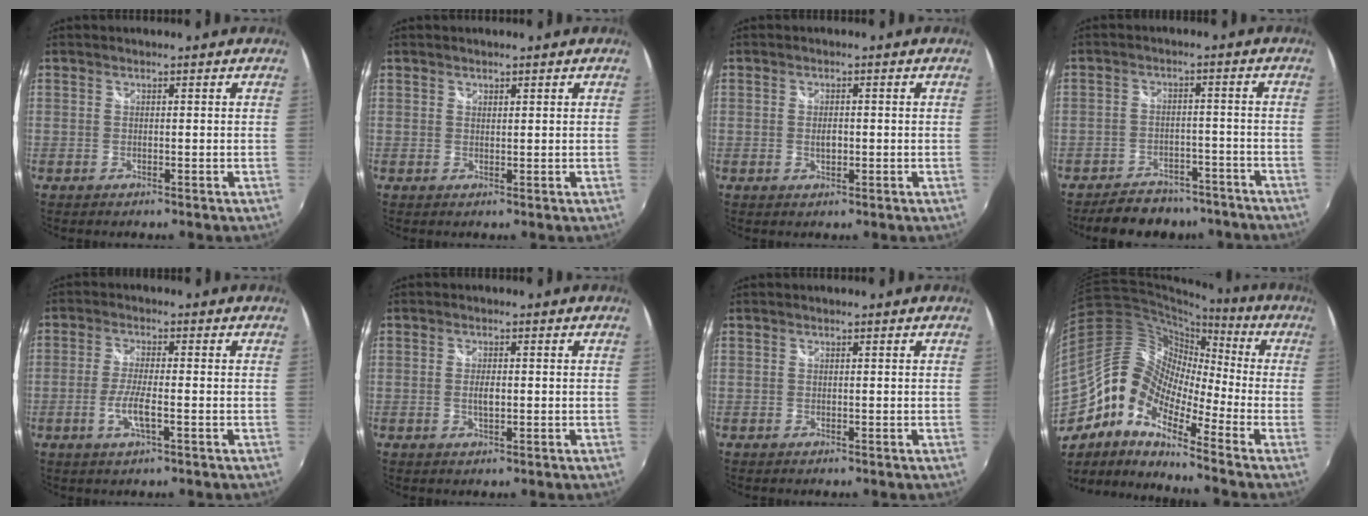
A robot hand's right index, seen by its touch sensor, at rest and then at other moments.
{"total": 0.7, "force": [0.6, 0.3, 0.1], "torque": [-0.002, 0.000, 0.010]}
{"total": 1.9, "force": [-0.2, 1.1, 1.6], "torque": [-0.025, 0.000, -0.005]}
{"total": 12.4, "force": [-10.2, 6.1, 3.4], "torque": [-0.085, 0.023, -0.127]}
{"total": 5.0, "force": [-1.8, 0.8, 4.6], "torque": [-0.096, -0.007, -0.035]}
{"total": 2.3, "force": [-0.3, 0.9, 2.1], "torque": [-0.037, -0.002, -0.004]}
{"total": 0.0}
{"total": 14.3, "force": [-6.6, 7.5, 10.3], "torque": [-0.177, 0.013, -0.149]}